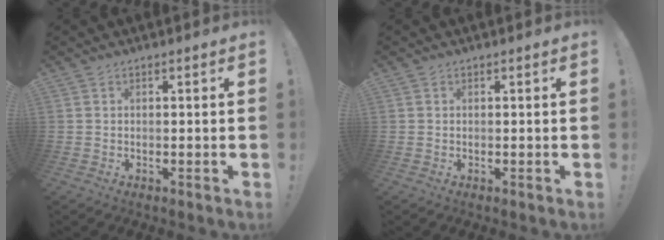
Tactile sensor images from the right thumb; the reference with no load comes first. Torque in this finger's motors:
{"motor_torque": [-0.27, 0.01, -0.14, 0.17, 0.03]}